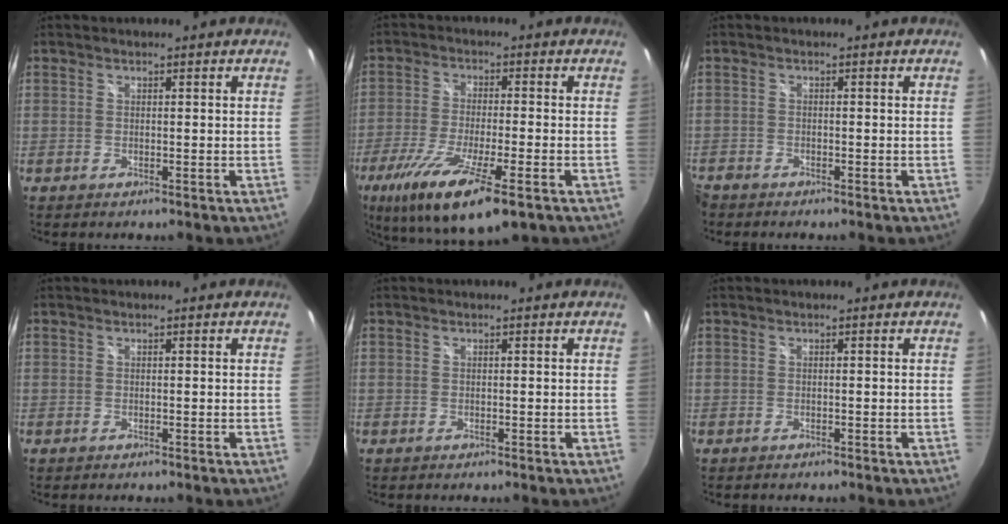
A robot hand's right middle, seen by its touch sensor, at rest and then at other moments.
{"total": 16.8, "force": [-9.3, 3.7, 13.5], "torque": [-0.261, -0.058, -0.164]}
{"total": 2.6, "force": [-2.3, 1.1, 0.4], "torque": [-0.020, -0.008, -0.047]}
{"total": 0.0}
{"total": 0.0}
{"total": 0.0}